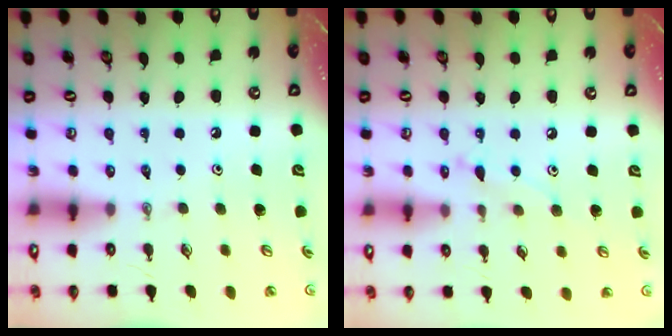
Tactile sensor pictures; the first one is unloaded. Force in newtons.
{"total": 7.5, "press": 7.4, "slide": 0.6}